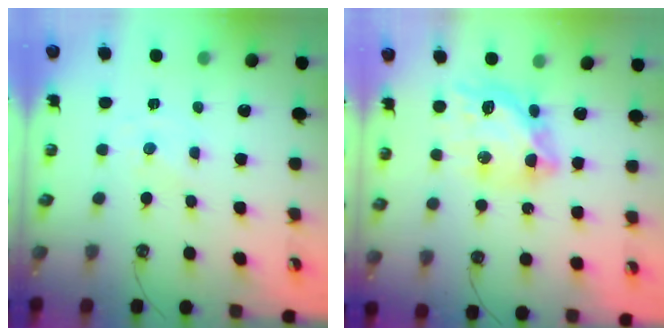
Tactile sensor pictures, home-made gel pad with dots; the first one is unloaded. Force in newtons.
{"total": 15.5, "press": 15.5, "slide": 1.6}